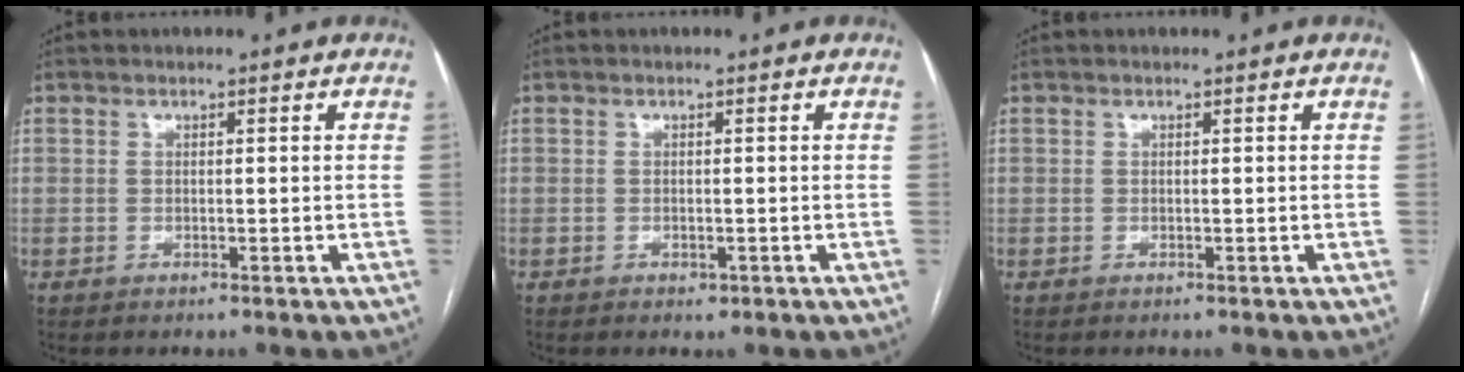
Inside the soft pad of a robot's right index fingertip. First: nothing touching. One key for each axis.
{"total": 0.9, "fx": -0.5, "fy": 0.6, "fz": 0.5, "tx": -0.007, "ty": 0.001, "tz": -0.003}
{"total": 0.0}